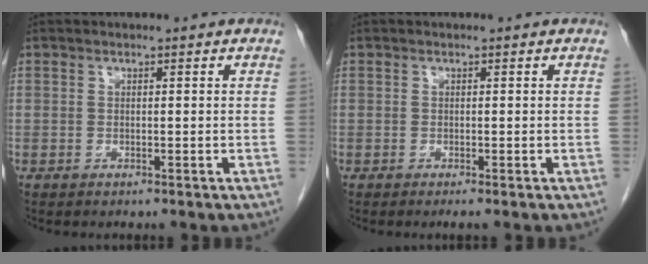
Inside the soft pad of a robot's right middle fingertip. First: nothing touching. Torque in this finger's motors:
{"motor_torque": [0.35, -0.08, -0.02, 0.00]}